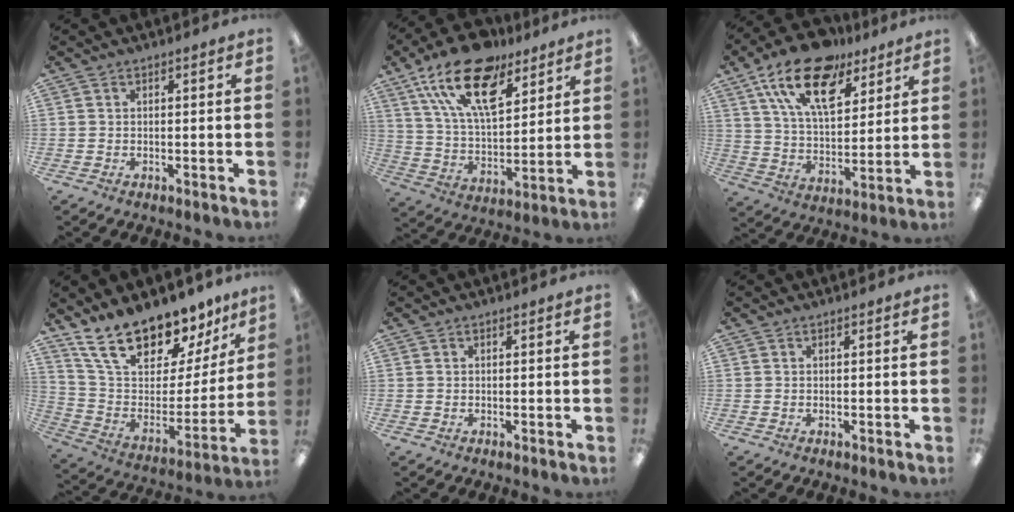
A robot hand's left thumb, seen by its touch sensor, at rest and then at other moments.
{"total": 20.0, "force": [13.1, 9.4, 11.9], "torque": [-0.219, -0.059, 0.234]}
{"total": 19.4, "force": [12.4, 9.8, 11.2], "torque": [-0.201, -0.056, 0.220]}
{"total": 20.0, "force": [16.0, 8.3, 8.6], "torque": [-0.155, -0.115, 0.289]}
{"total": 0.0}
{"total": 0.0}